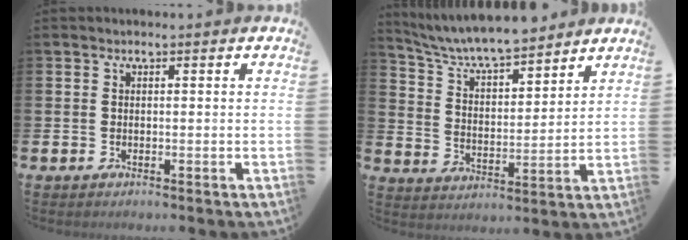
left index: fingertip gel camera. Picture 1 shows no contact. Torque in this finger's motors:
{"motor_torque": [1.01, -1.13, 0.24, 0.21]}